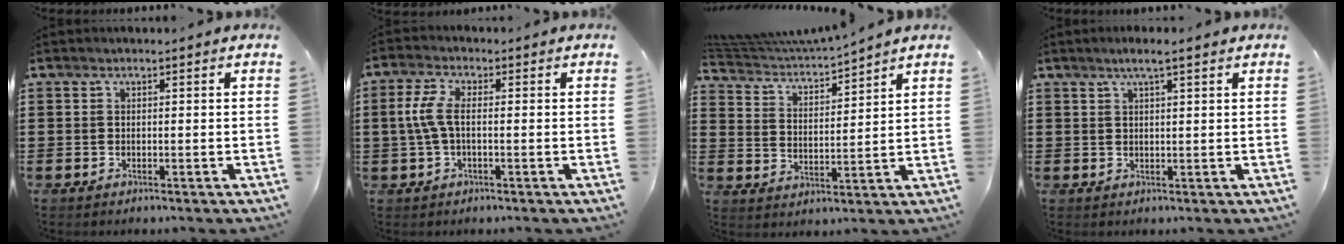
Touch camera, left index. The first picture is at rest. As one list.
[{"total": 4.6, "force": [0.0, 1.9, 4.1], "torque": [-0.100, 0.000, -0.007]}, {"total": 4.6, "force": [4.4, 0.0, 1.2], "torque": [-0.047, -0.030, 0.074]}, {"total": 2.8, "force": [1.9, 0.0, 2.0], "torque": [-0.042, 0.003, 0.032]}]